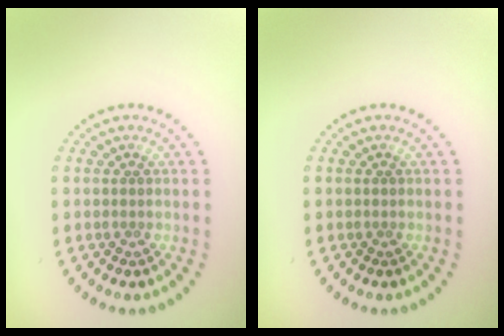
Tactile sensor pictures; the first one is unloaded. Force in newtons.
{"total": 0.0}